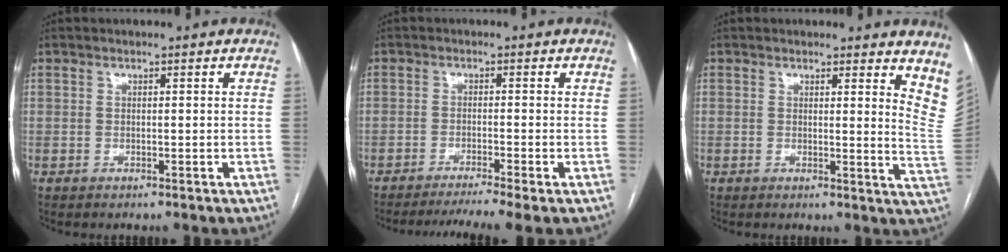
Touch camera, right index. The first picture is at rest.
{"total": 6.4, "force": [-5.2, -1.1, 3.6], "torque": [-0.050, -0.012, -0.082]}
{"total": 9.1, "force": [8.1, 1.4, 3.7], "torque": [-0.017, -0.055, 0.061]}